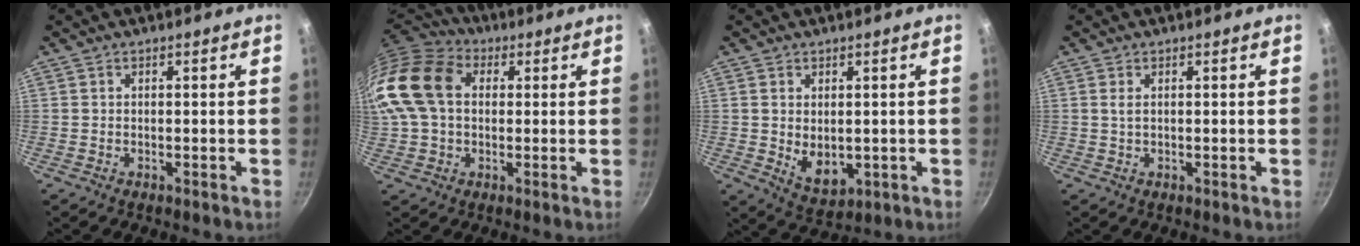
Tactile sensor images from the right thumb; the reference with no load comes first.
{"total": 16.8, "force": [2.4, 12.1, 11.4], "torque": [-0.214, 0.030, 0.028]}
{"total": 6.3, "force": [0.2, 4.1, 4.8], "torque": [-0.071, -0.019, 0.017]}
{"total": 1.2, "force": [0.3, 0.3, 1.1], "torque": [-0.021, -0.001, 0.005]}